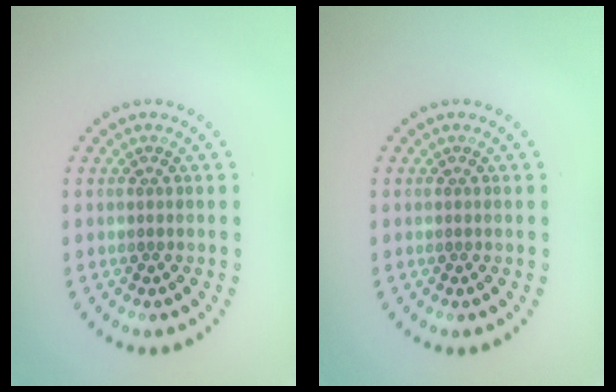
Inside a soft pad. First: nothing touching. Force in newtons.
{"total": 0.0}